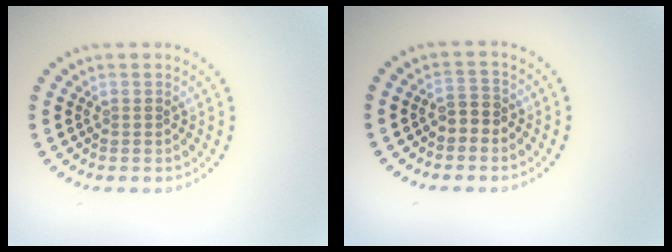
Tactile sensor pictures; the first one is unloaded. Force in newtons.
{"total": 1.7, "press": 1.6, "slide": 0.7}